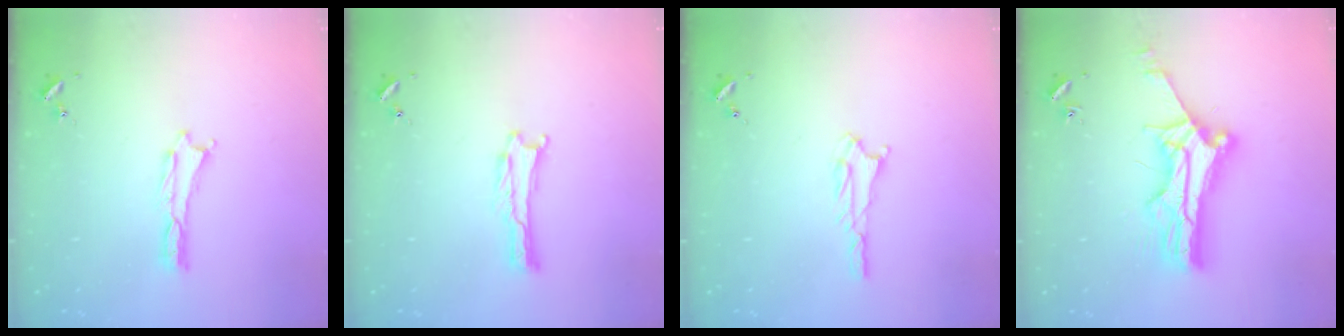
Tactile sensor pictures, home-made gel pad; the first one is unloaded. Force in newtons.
{"total": 0.0}
{"total": 1.8, "press": 1.8, "slide": 0.2}
{"total": 11.6, "press": 11.6, "slide": 1.1}